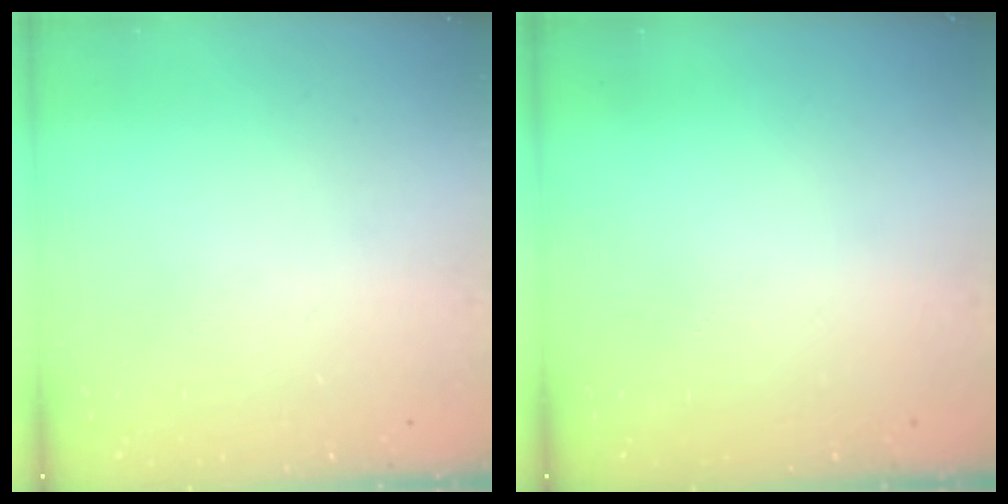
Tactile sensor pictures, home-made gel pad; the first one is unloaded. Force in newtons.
{"total": 0.0}